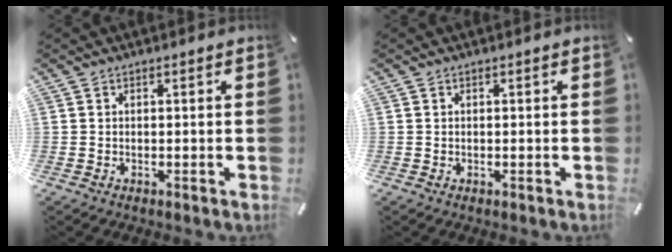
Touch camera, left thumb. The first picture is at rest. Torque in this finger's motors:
{"motor_torque": [-0.03, 0.03, 0.00, 0.00, 0.00]}